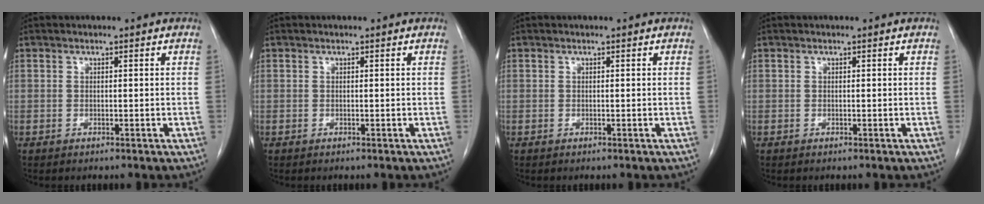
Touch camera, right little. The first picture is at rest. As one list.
[{"total": 0.0}, {"total": 0.0}, {"total": 0.0}]